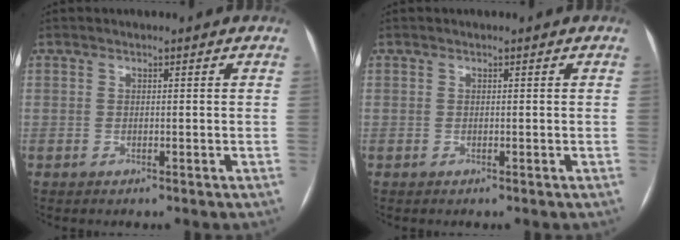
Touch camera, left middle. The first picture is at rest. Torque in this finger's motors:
{"motor_torque": [-0.02, 0.16, 0.00, -0.02]}